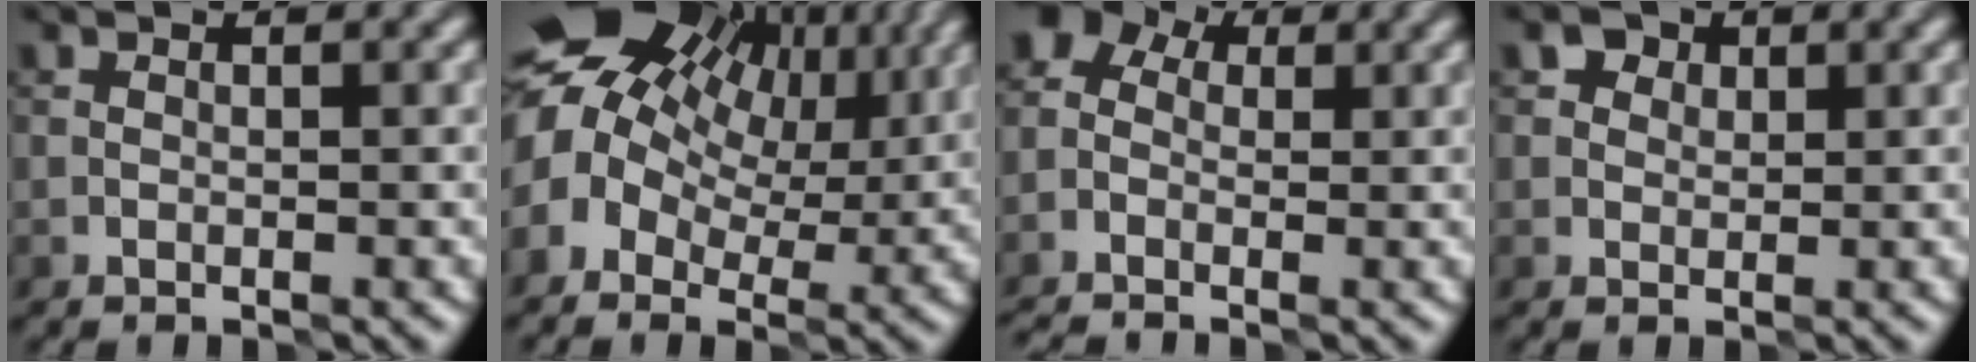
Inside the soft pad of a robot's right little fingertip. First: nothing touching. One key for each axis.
{"total": 14.7, "fx": 4.5, "fy": 10.3, "fz": 9.4, "tx": -0.176, "ty": 0.023, "tz": 0.075}
{"total": 4.0, "fx": -0.8, "fy": 3.3, "fz": 2.1, "tx": -0.040, "ty": 0.011, "tz": -0.019}
{"total": 2.2, "fx": 1.2, "fy": 1.6, "fz": 1.0, "tx": -0.004, "ty": 0.006, "tz": 0.005}